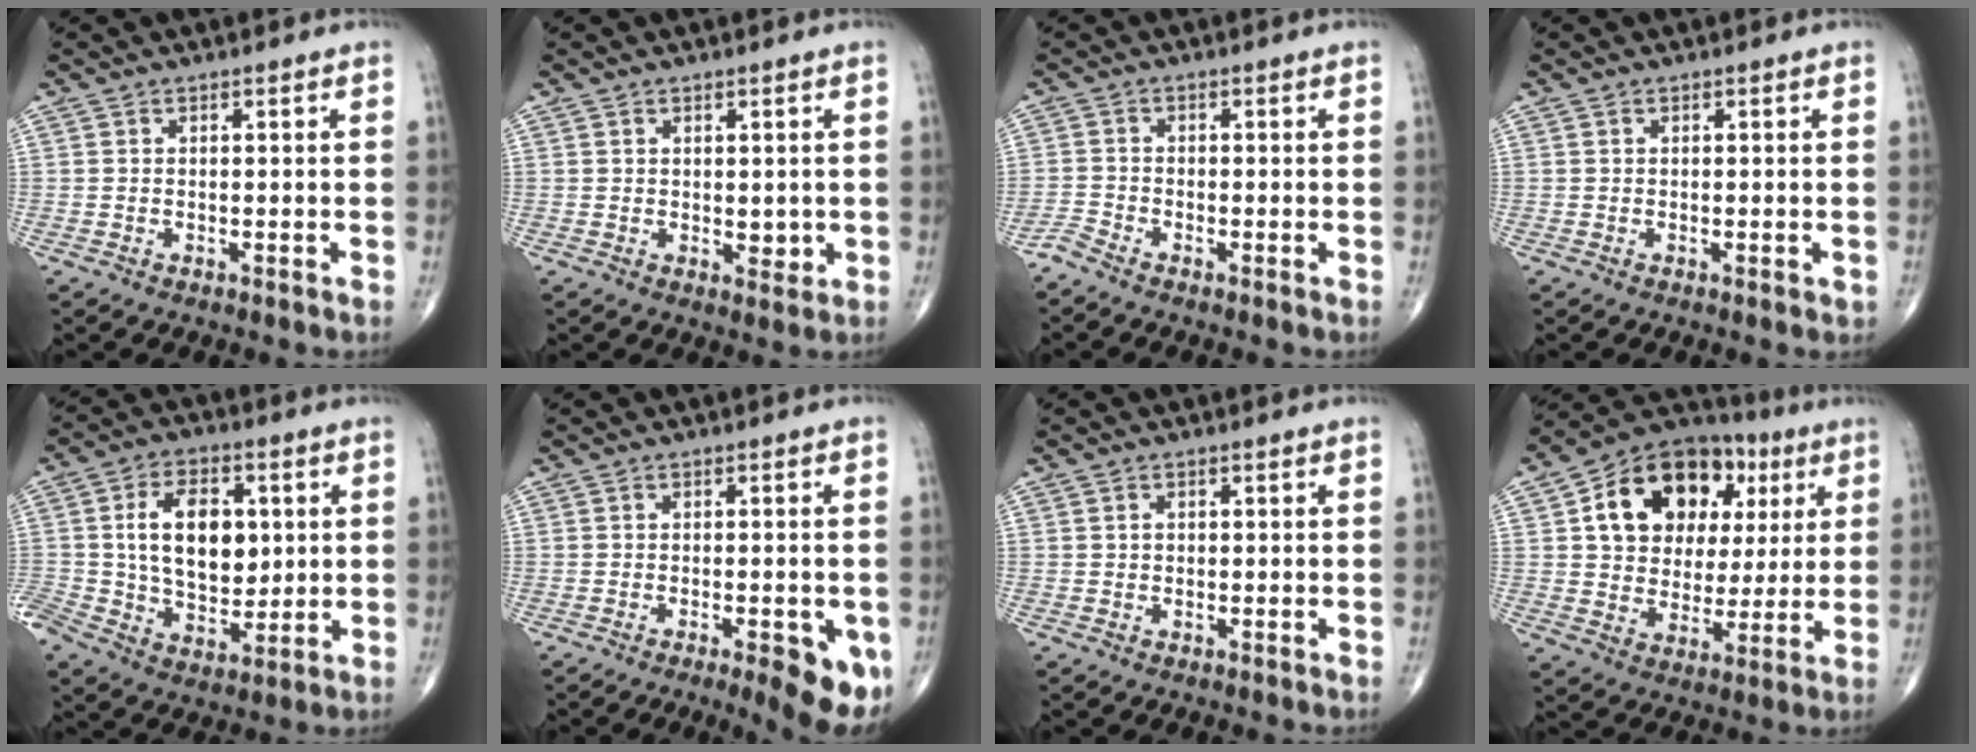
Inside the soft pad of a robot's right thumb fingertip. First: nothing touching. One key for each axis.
{"total": 2.5, "fx": 0.1, "fy": 1.5, "fz": 2.0, "tx": -0.019, "ty": -0.008, "tz": 0.006}
{"total": 2.1, "fx": -1.9, "fy": 0.1, "fz": 0.8, "tx": -0.026, "ty": 0.000, "tz": -0.047}
{"total": 1.0, "fx": -0.2, "fy": 0.4, "fz": 0.9, "tx": -0.013, "ty": -0.003, "tz": -0.002}
{"total": 15.8, "fx": 1.6, "fy": 10.1, "fz": 12.1, "tx": -0.184, "ty": 0.007, "tz": 0.033}
{"total": 9.4, "fx": -3.6, "fy": 2.9, "fz": 8.1, "tx": -0.095, "ty": -0.009, "tz": -0.042}
{"total": 0.7, "fx": 0.0, "fy": 0.6, "fz": 0.3, "tx": -0.002, "ty": 0.002, "tz": 0.000}
{"total": 19.8, "fx": 6.1, "fy": 14.5, "fz": 12.1, "tx": -0.152, "ty": 0.014, "tz": 0.099}